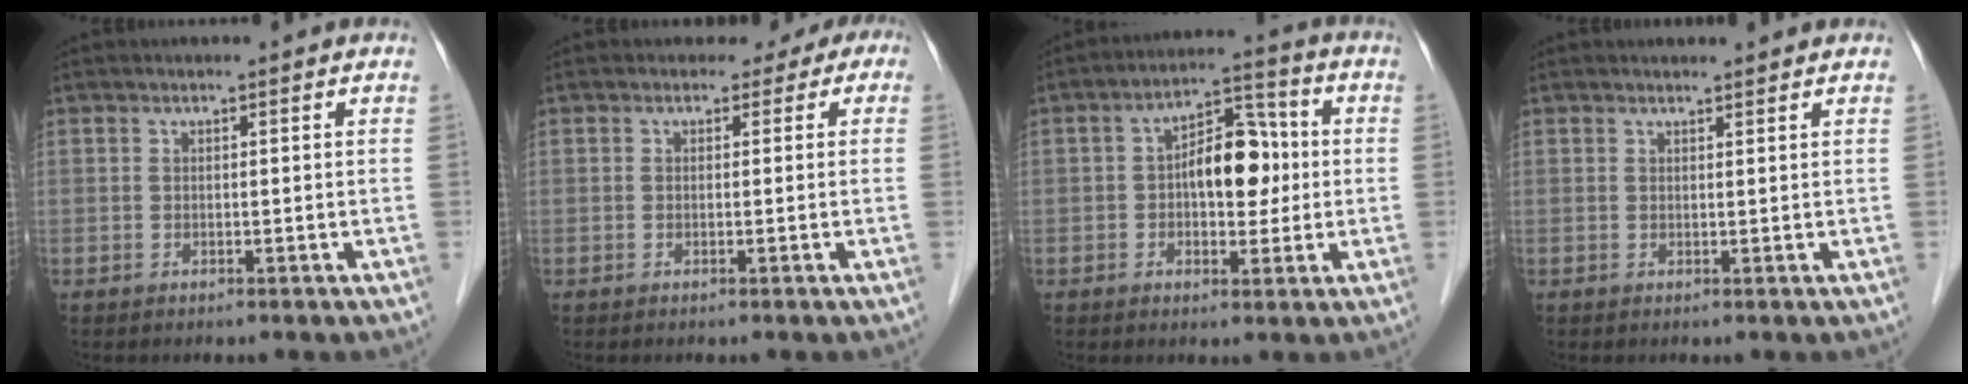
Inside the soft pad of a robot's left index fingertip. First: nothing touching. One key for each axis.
{"total": 2.7, "fx": 0.8, "fy": 2.5, "fz": 0.9, "tx": -0.002, "ty": 0.015, "tz": -0.003}
{"total": 8.6, "fx": 0.0, "fy": 4.4, "fz": 7.3, "tx": -0.118, "ty": 0.033, "tz": 0.000}
{"total": 1.5, "fx": 1.5, "fy": 0.1, "fz": 0.3, "tx": -0.010, "ty": 0.004, "tz": 0.023}